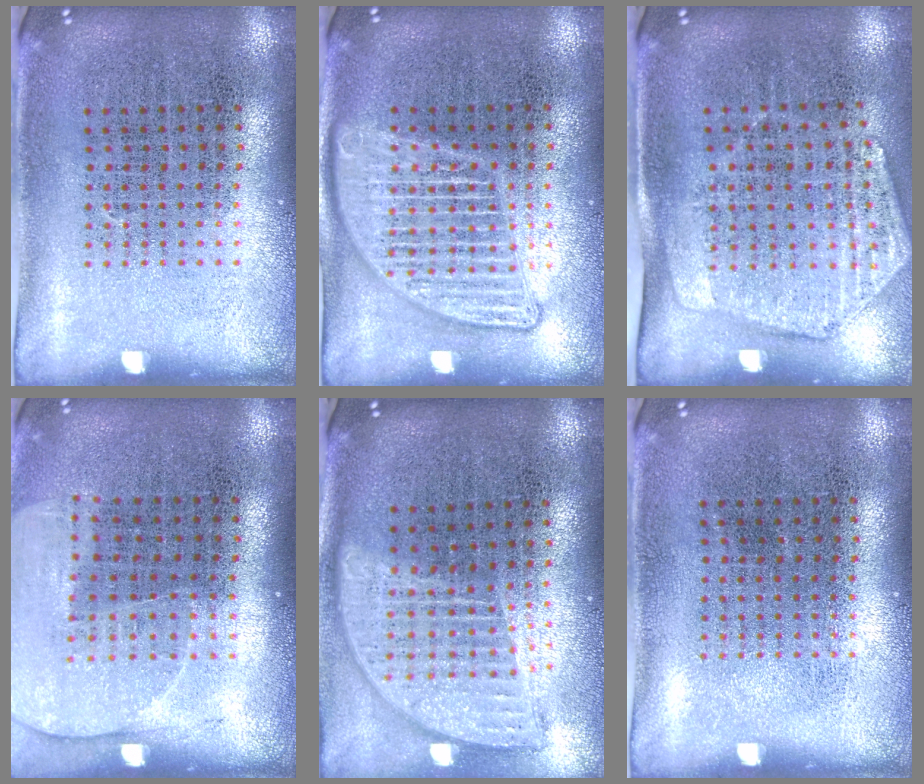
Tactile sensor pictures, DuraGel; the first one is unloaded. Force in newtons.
{"total": 2.3, "press": 2.3, "slide": 0.2}
{"total": 1.9, "press": 1.6, "slide": 1.1}
{"total": 1.4, "press": 1.3, "slide": 0.5}
{"total": 1.8, "press": 1.5, "slide": 1.1}
{"total": 0.0}